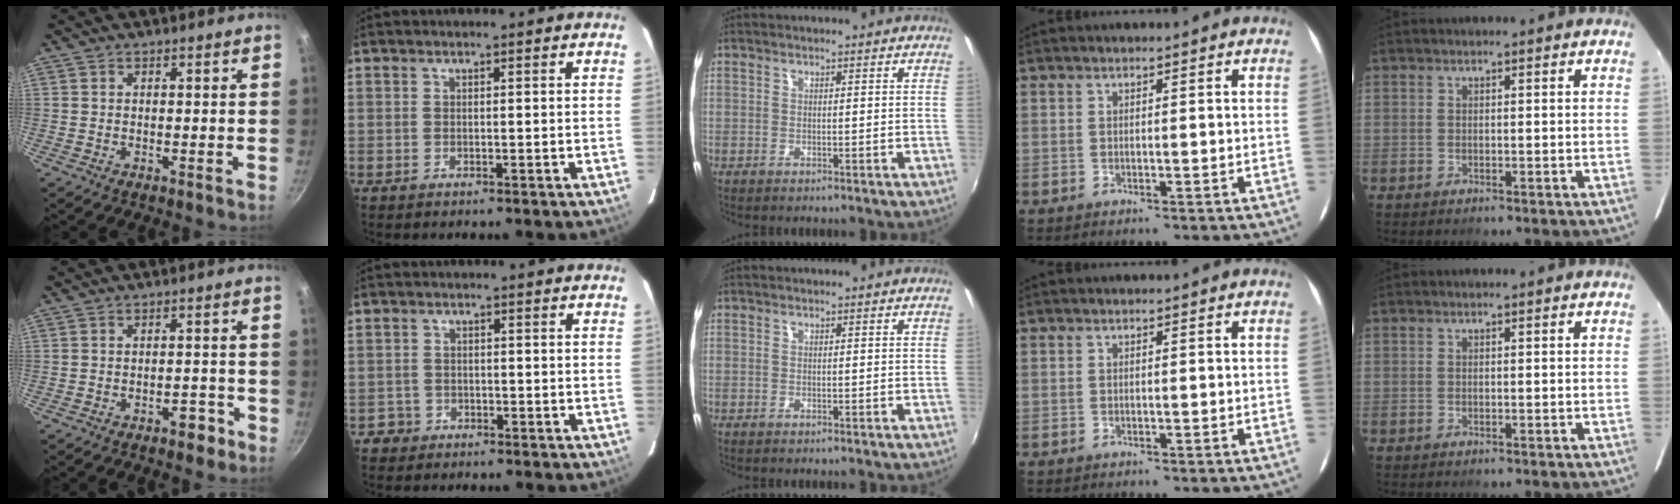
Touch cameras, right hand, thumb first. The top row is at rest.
{"thumb": {"total": 3.5, "force": [-2.2, 1.8, 2.1], "torque": [-0.012, 0.024, -0.023]}, "index": {"total": 2.8, "force": [-1.4, 2.5, -0.1], "torque": [0.001, 0.017, -0.021]}}